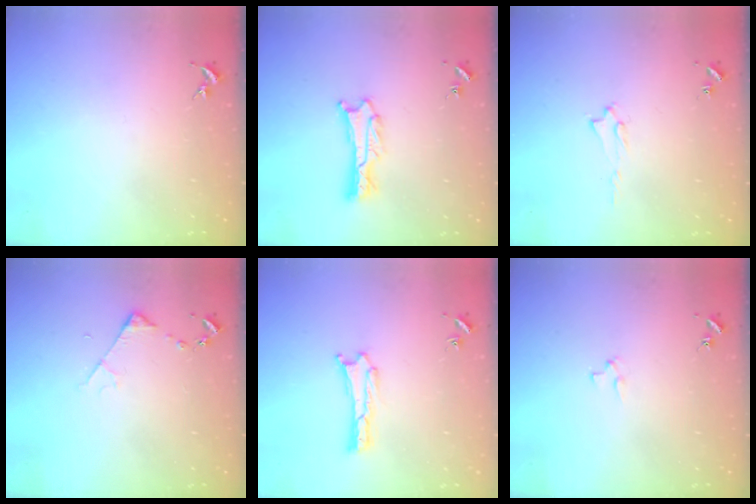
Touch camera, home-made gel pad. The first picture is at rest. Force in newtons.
{"total": 1.1, "press": 1.1, "slide": 0.2}
{"total": 1.6, "press": 1.6, "slide": 0.2}
{"total": 3.2, "press": 3.2, "slide": 0.4}
{"total": 0.0}
{"total": 1.9, "press": 1.9, "slide": 0.2}